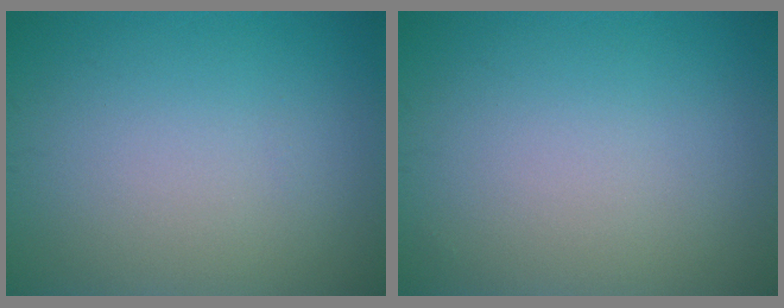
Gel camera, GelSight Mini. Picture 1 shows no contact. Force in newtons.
{"total": 0.0}